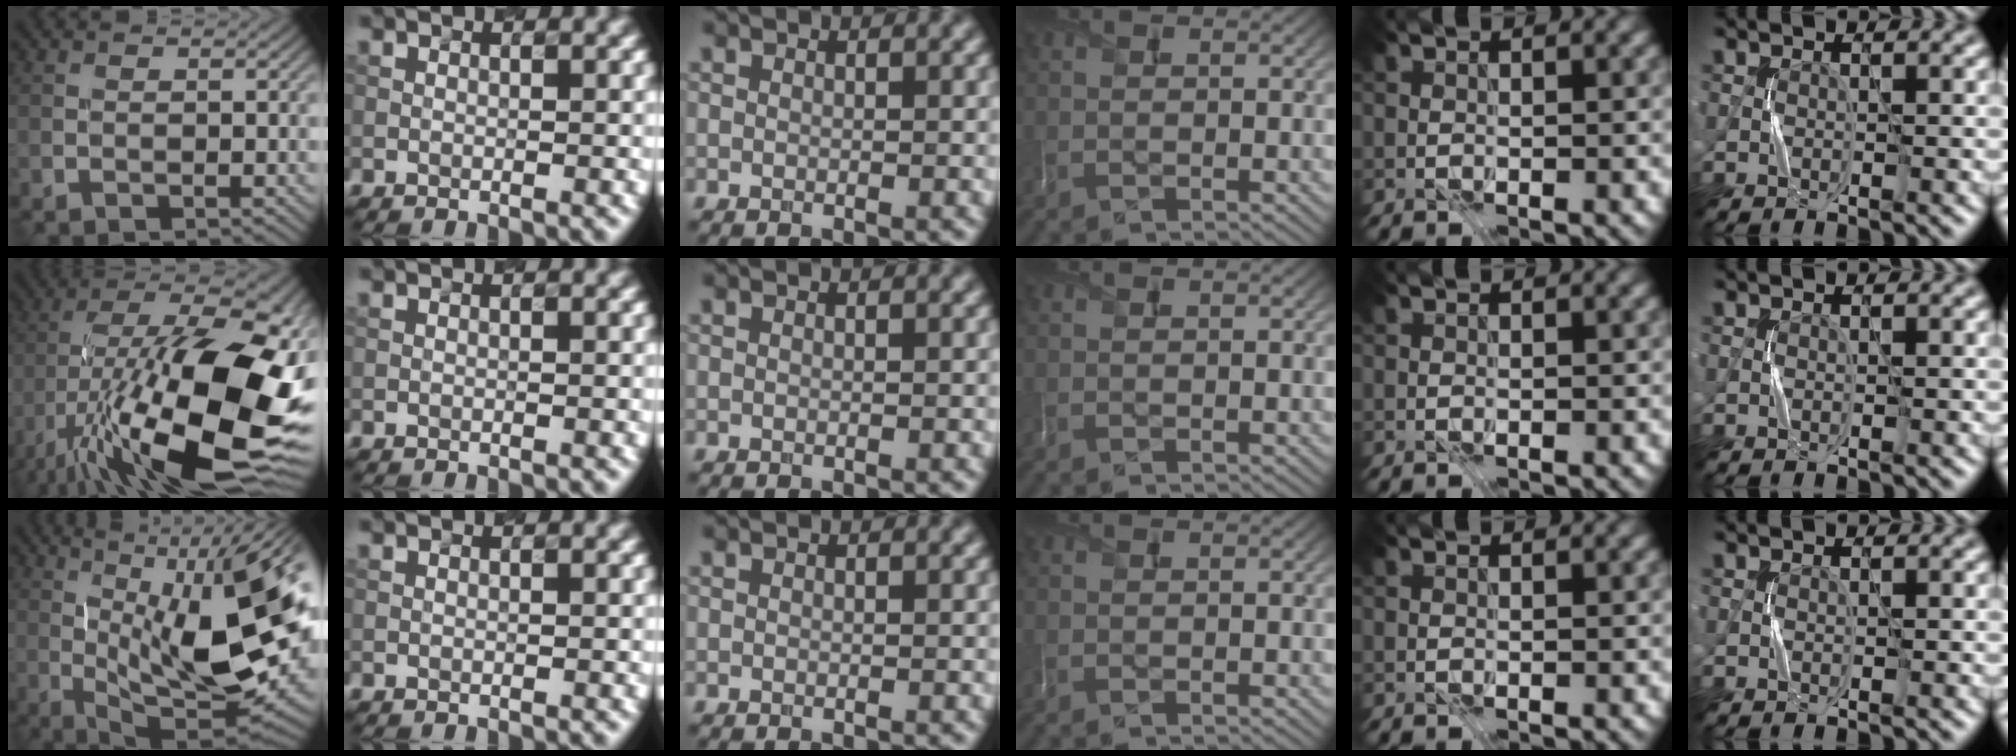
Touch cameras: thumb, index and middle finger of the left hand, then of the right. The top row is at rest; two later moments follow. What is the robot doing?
{"motion": "press", "object": "grip strengthener"}